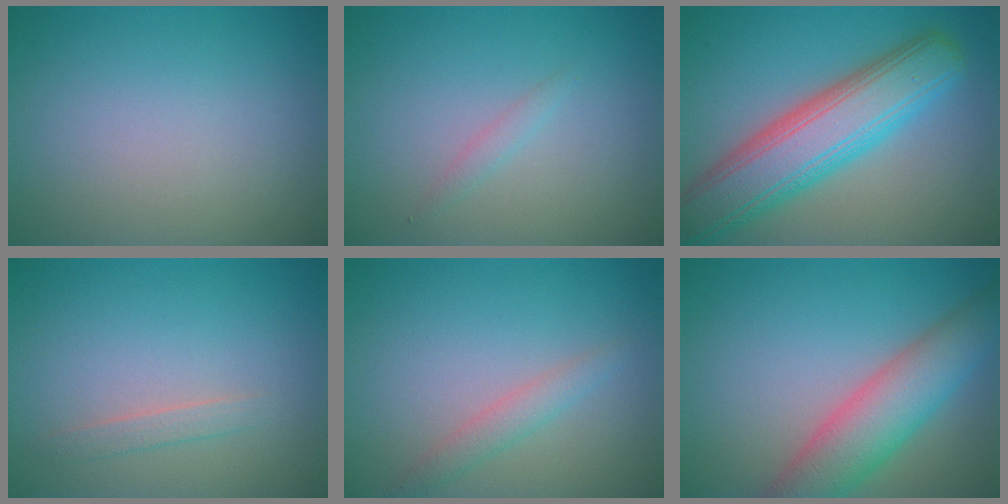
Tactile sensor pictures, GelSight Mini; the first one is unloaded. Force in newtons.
{"total": 0.9, "press": 0.9, "slide": 0.1}
{"total": 9.0, "press": 9.0, "slide": 0.2}
{"total": 1.2, "press": 1.2, "slide": 0.1}
{"total": 1.7, "press": 1.7, "slide": 0.0}
{"total": 6.4, "press": 6.4, "slide": 0.2}